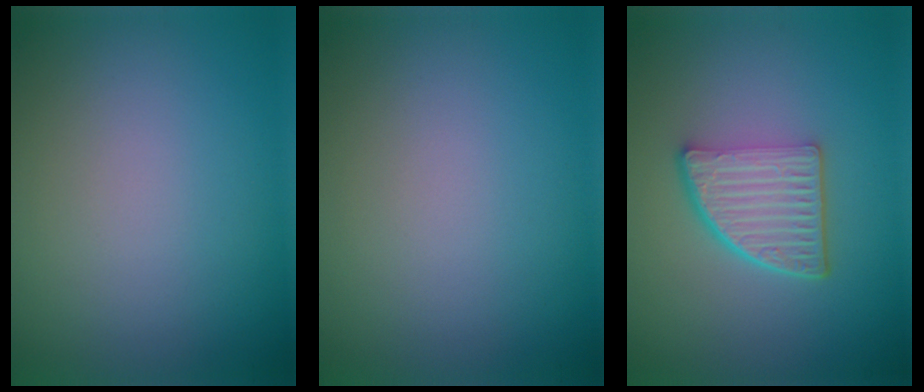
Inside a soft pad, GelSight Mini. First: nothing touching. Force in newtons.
{"total": 0.0}
{"total": 5.3, "press": 3.9, "slide": 3.7}